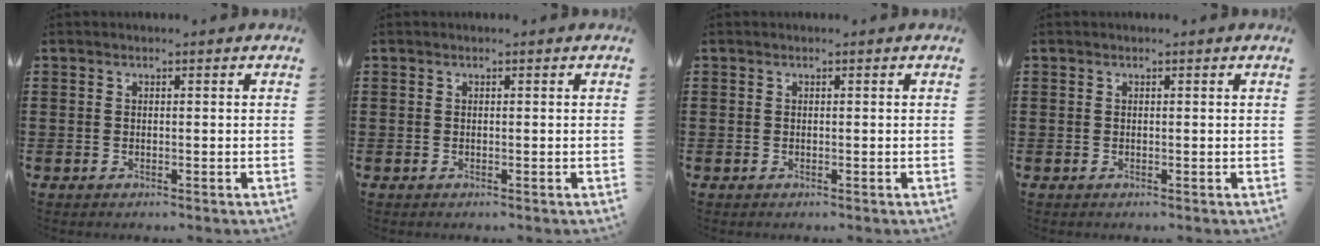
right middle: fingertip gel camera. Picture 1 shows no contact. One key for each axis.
{"total": 0.0}
{"total": 0.0}
{"total": 0.0}